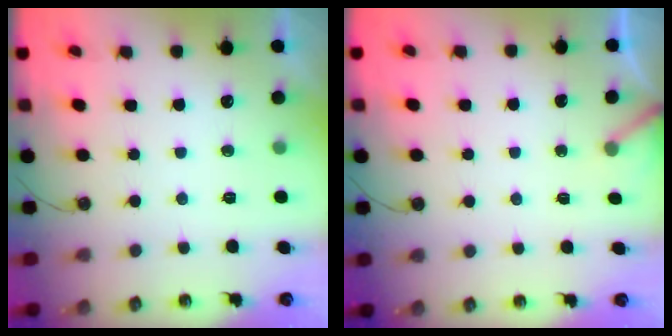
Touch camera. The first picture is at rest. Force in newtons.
{"total": 2.5, "press": 2.5, "slide": 0.1}